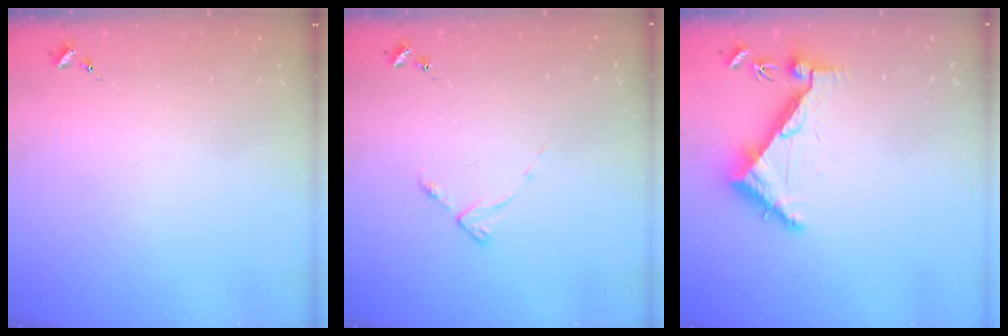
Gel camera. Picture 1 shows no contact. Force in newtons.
{"total": 3.1, "press": 3.1, "slide": 0.4}
{"total": 6.7, "press": 6.7, "slide": 0.8}